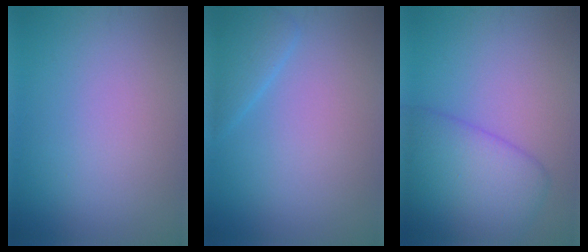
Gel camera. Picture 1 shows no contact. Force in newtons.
{"total": 2.2, "press": 2.2, "slide": 0.1}
{"total": 6.3, "press": 6.3, "slide": 0.2}